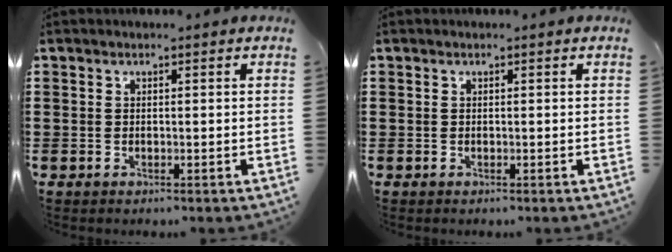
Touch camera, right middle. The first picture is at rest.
{"total": 0.0}